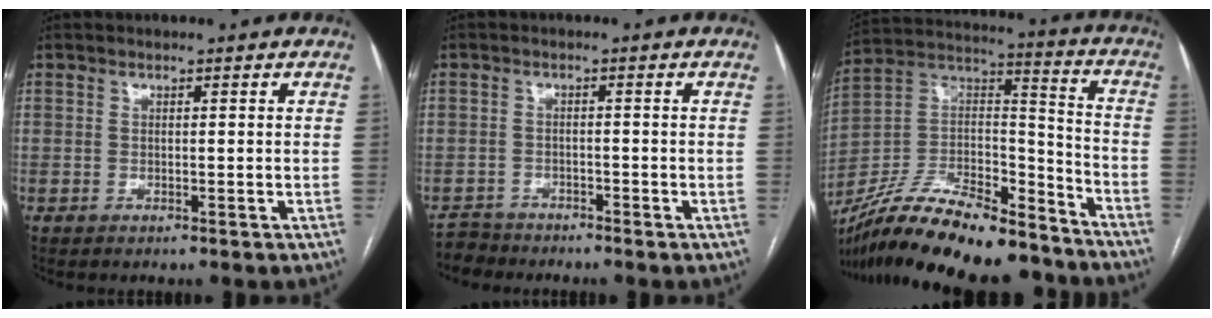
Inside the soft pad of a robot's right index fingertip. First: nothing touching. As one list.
[{"total": 2.8, "force": [-2.5, 0.8, -1.0], "torque": [0.018, -0.005, -0.048]}, {"total": 27.2, "force": [-23.0, 7.1, 12.6], "torque": [-0.228, 0.001, -0.376]}]